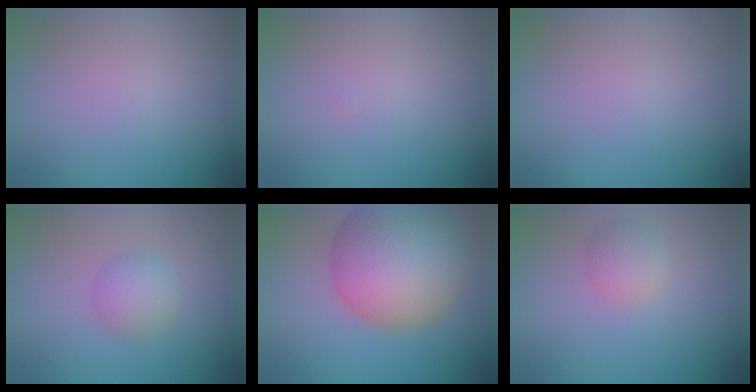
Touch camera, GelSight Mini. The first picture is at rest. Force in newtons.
{"total": 0.0}
{"total": 0.0}
{"total": 2.0, "press": 2.0, "slide": 0.1}
{"total": 11.4, "press": 11.4, "slide": 0.6}
{"total": 1.8, "press": 1.8, "slide": 0.1}